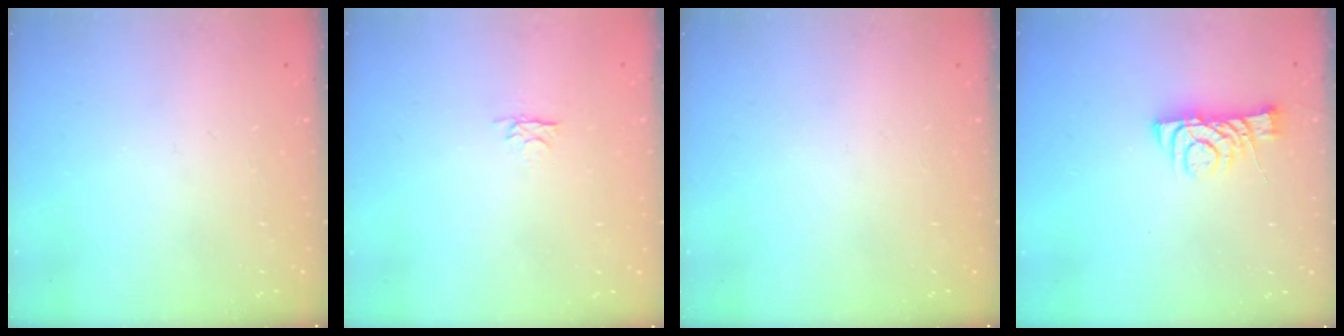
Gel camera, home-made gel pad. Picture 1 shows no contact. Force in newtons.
{"total": 2.6, "press": 2.6, "slide": 0.3}
{"total": 0.0}
{"total": 7.7, "press": 7.6, "slide": 0.7}